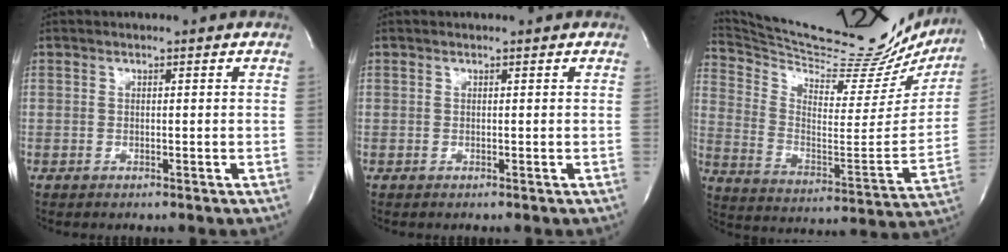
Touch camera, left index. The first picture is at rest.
{"total": 0.0}
{"total": 29.9, "force": [27.3, 5.2, 10.8], "torque": [-0.182, -0.087, 0.371]}